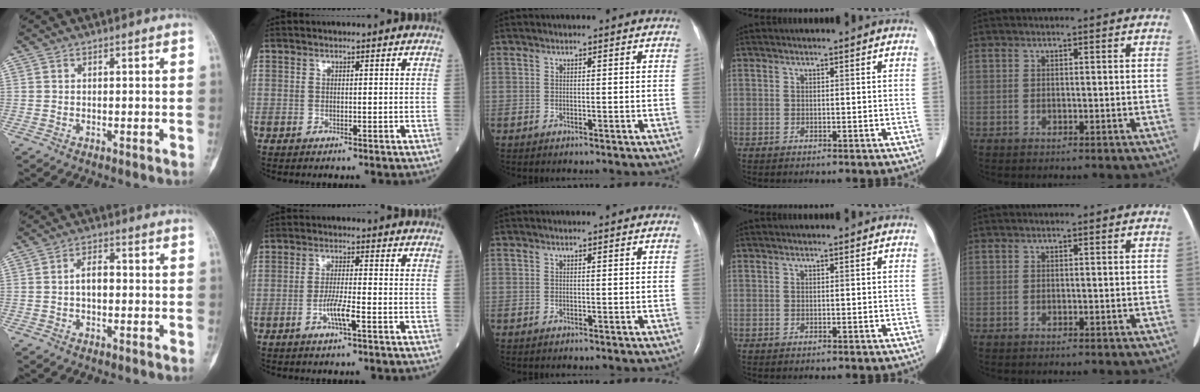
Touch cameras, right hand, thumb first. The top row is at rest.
{"thumb": {"total": 4.0, "force": [-0.1, 2.3, 3.2], "torque": [-0.049, 0.014, -0.006]}, "index": {"total": 4.2, "force": [-1.8, 0.0, 3.8], "torque": [-0.076, -0.005, -0.036]}}